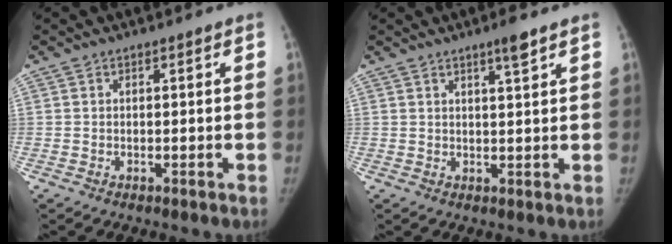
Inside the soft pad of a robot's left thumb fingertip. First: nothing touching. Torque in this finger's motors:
{"motor_torque": [0.39, -0.21, 0.74, -0.22, 0.04]}